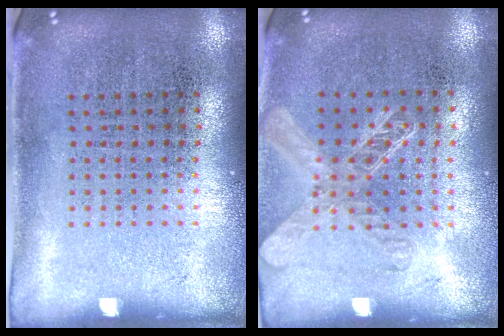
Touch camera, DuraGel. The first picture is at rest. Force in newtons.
{"total": 1.3, "press": 1.2, "slide": 0.5}